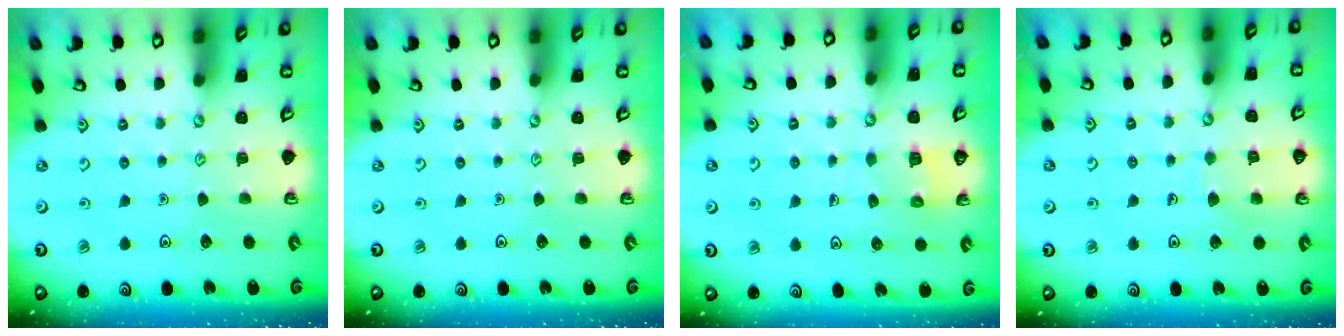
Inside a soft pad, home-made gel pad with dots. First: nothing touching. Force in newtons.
{"total": 0.0}
{"total": 3.9, "press": 3.9, "slide": 0.4}
{"total": 4.7, "press": 4.7, "slide": 0.3}